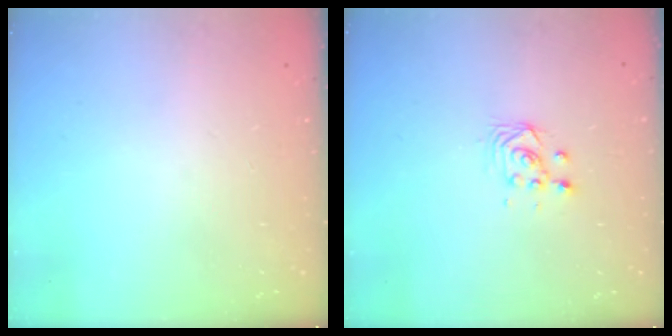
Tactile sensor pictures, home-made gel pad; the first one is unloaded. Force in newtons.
{"total": 3.3, "press": 3.1, "slide": 1.0}